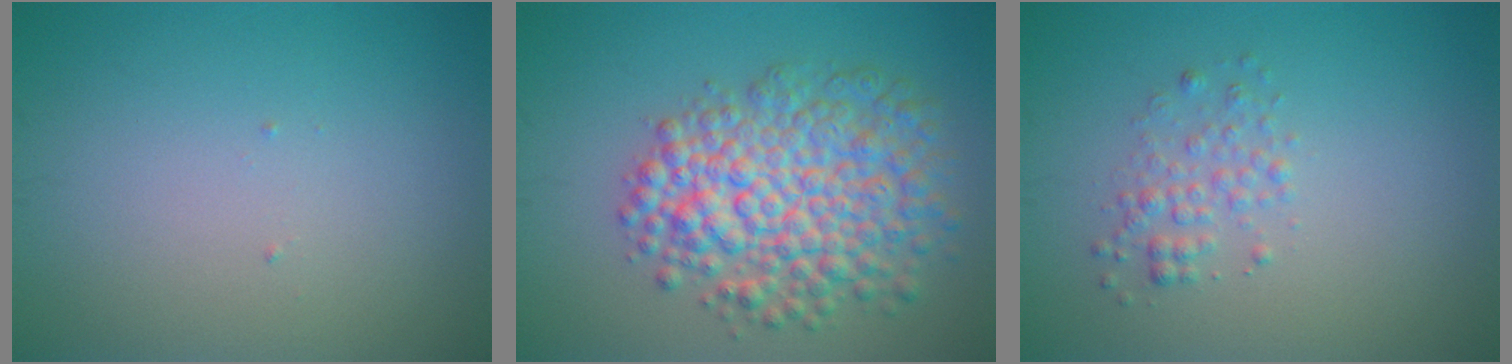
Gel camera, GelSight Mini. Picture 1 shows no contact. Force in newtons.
{"total": 7.8, "press": 7.8, "slide": 0.2}
{"total": 1.8, "press": 1.8, "slide": 0.1}